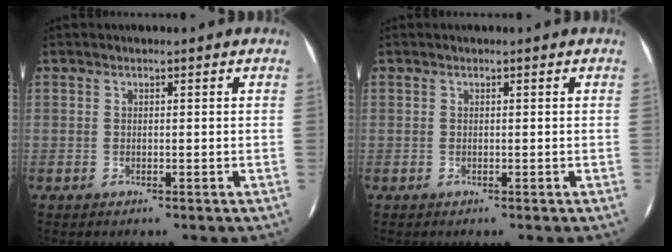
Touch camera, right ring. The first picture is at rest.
{"total": 0.0}